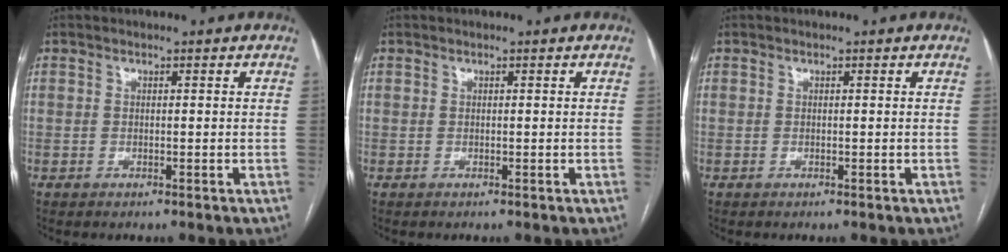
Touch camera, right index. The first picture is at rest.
{"total": 0.0}
{"total": 0.0}